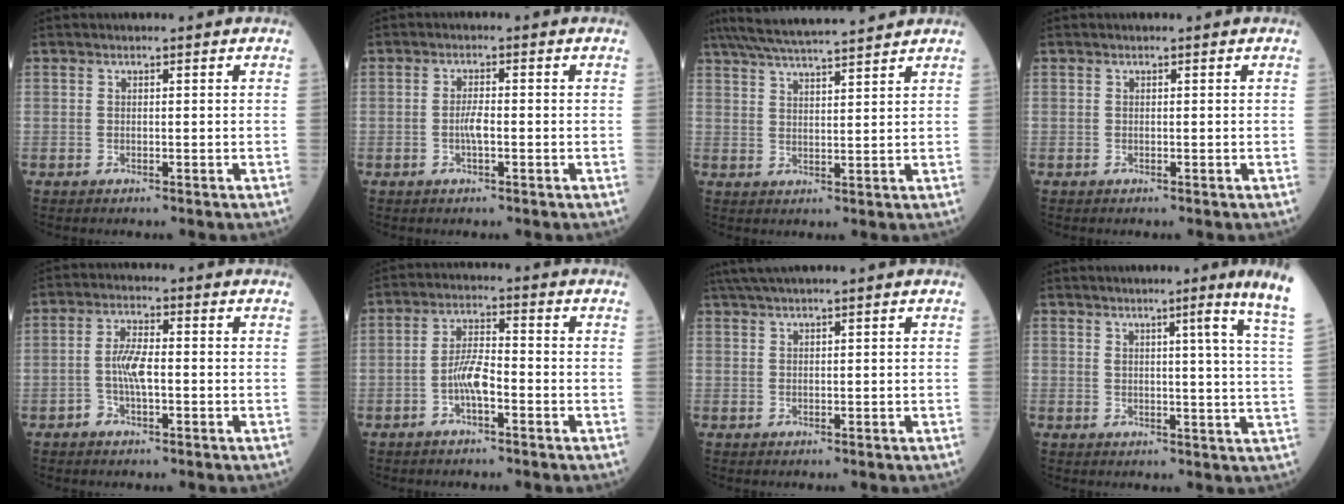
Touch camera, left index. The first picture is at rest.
{"total": 2.3, "force": [-0.7, 0.4, 2.1], "torque": [-0.046, -0.001, -0.014]}
{"total": 13.2, "force": [11.8, 0.6, 5.9], "torque": [-0.113, 0.032, 0.185]}
{"total": 0.0}
{"total": 4.4, "force": [-1.0, 1.4, 4.0], "torque": [-0.087, 0.007, -0.021]}
{"total": 4.9, "force": [-2.0, 1.2, 4.3], "torque": [-0.091, 0.008, -0.040]}
{"total": 3.1, "force": [2.5, -0.7, 1.8], "torque": [-0.037, 0.021, 0.053]}
{"total": 9.9, "force": [7.2, -2.3, 6.3], "torque": [-0.077, -0.054, 0.057]}